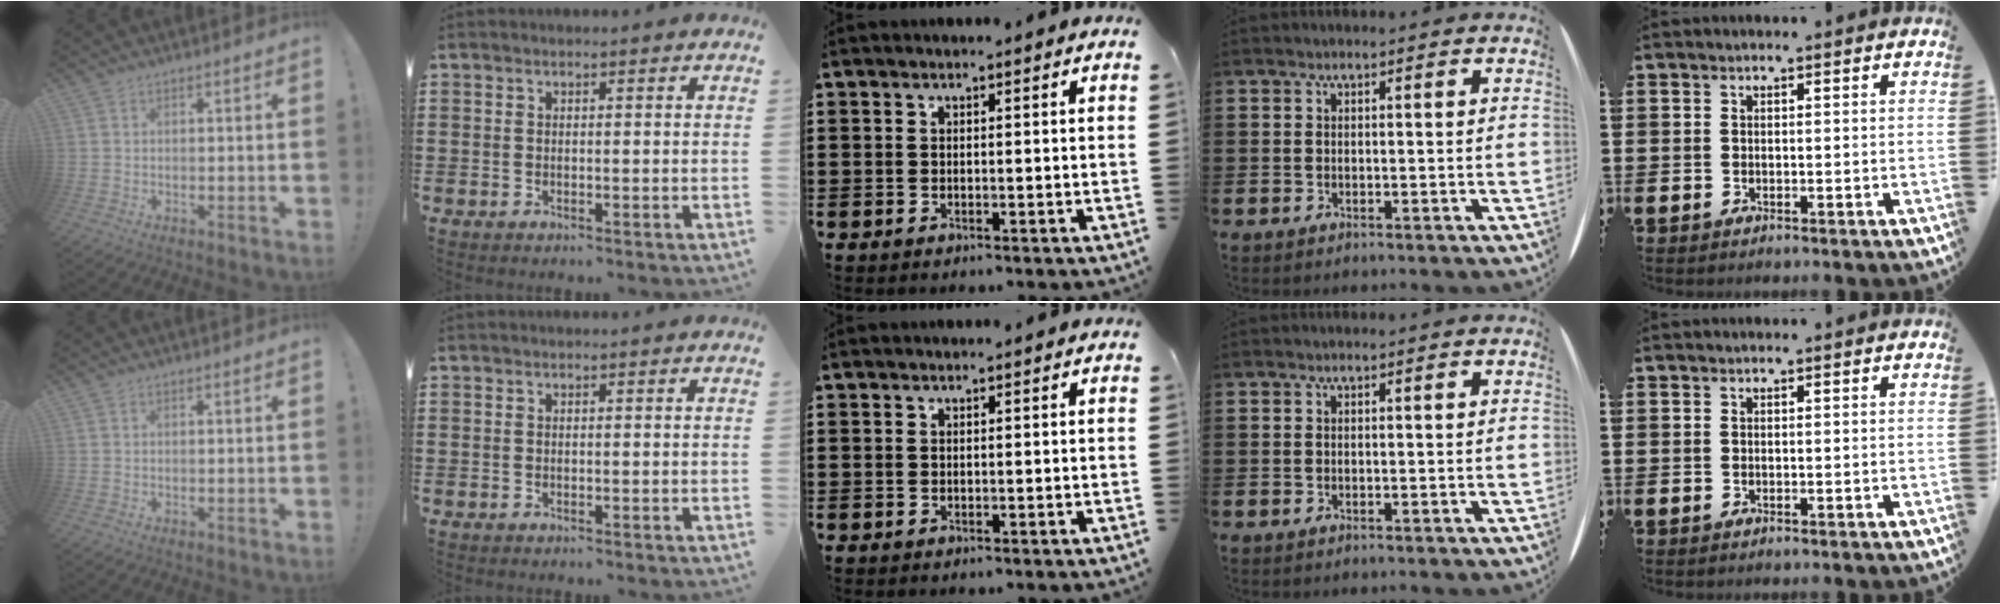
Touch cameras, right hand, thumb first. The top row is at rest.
{}